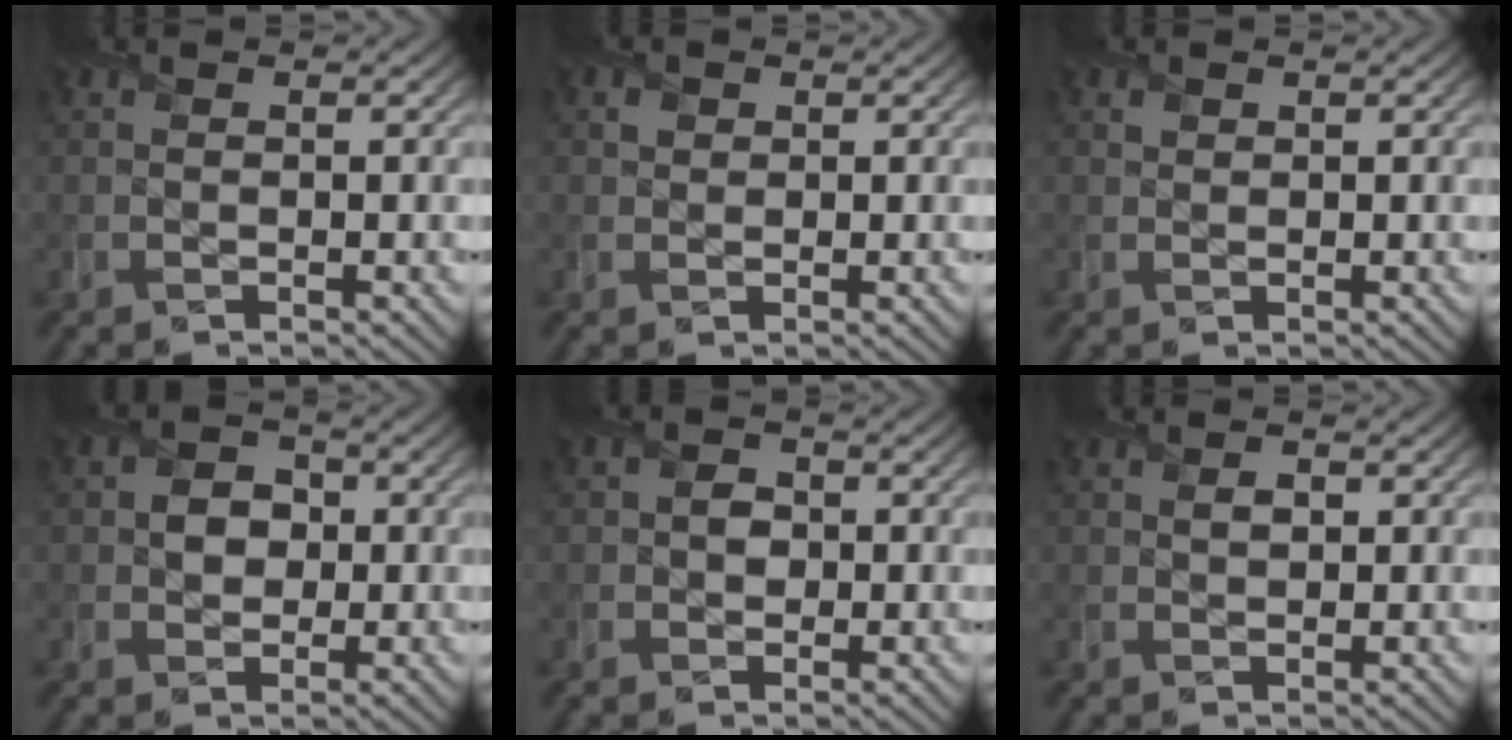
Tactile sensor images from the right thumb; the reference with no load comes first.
{"total": 1.1, "force": [0.4, 1.0, 0.1], "torque": [-0.003, -0.002, 0.007]}
{"total": 0.8, "force": [0.5, 0.6, 0.0], "torque": [0.000, -0.003, 0.011]}
{"total": 3.3, "force": [-0.1, 3.0, 1.5], "torque": [-0.029, 0.000, -0.016]}
{"total": 2.0, "force": [-0.1, 1.8, 0.7], "torque": [-0.012, -0.004, -0.006]}
{"total": 1.2, "force": [0.4, 0.7, 0.8], "torque": [-0.013, -0.001, 0.009]}